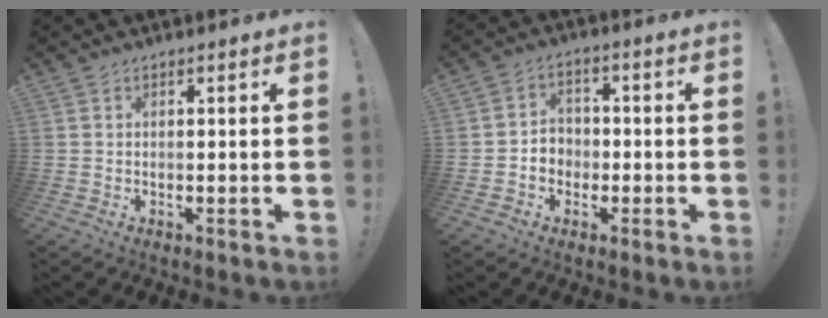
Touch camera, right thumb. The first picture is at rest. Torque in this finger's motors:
{"motor_torque": [0.36, 0.25, 0.27, -0.42, 0.00]}